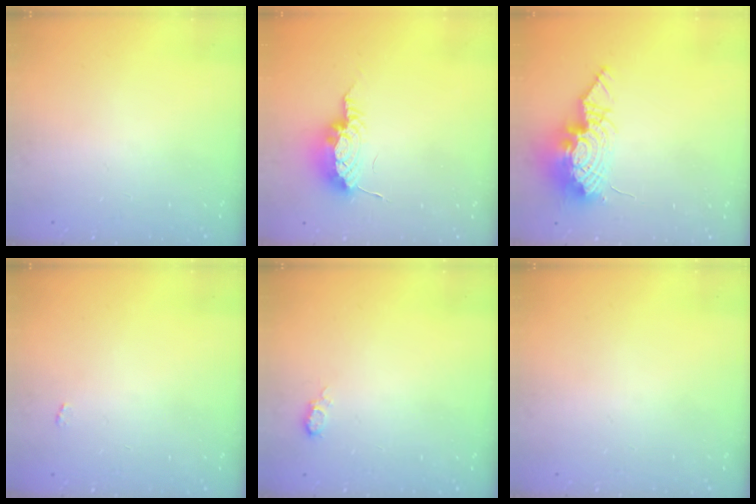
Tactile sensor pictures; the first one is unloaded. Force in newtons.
{"total": 16.8, "press": 12.3, "slide": 11.4}
{"total": 13.5, "press": 13.5, "slide": 1.4}
{"total": 2.2, "press": 2.1, "slide": 0.3}
{"total": 5.0, "press": 5.0, "slide": 0.7}
{"total": 0.0}